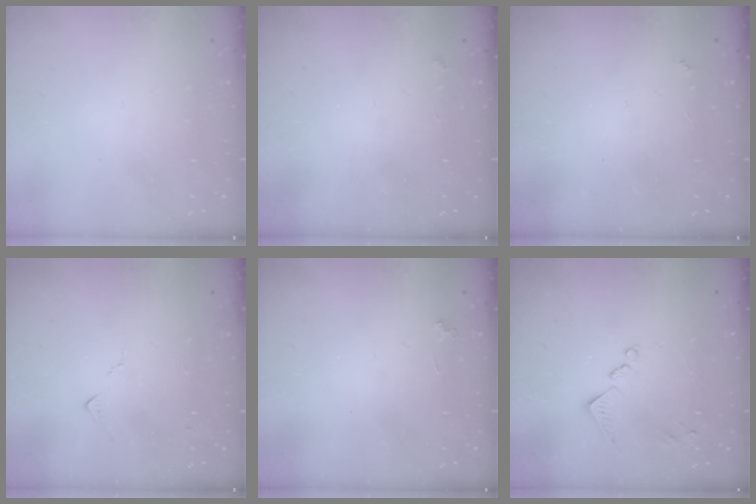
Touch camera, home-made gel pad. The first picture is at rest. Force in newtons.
{"total": 1.3, "press": 1.3, "slide": 0.4}
{"total": 2.4, "press": 2.3, "slide": 0.4}
{"total": 5.5, "press": 5.4, "slide": 0.8}
{"total": 2.3, "press": 2.3, "slide": 0.4}
{"total": 9.6, "press": 9.5, "slide": 0.5}